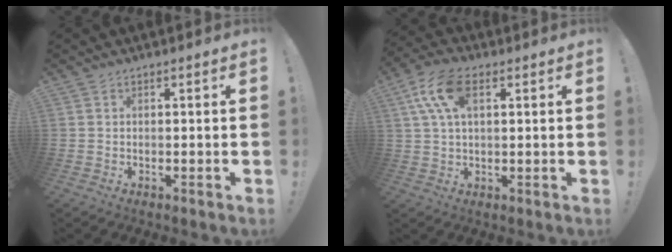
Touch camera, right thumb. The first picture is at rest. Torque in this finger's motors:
{"motor_torque": [0.21, 0.21, 0.62, 0.42, 0.04]}